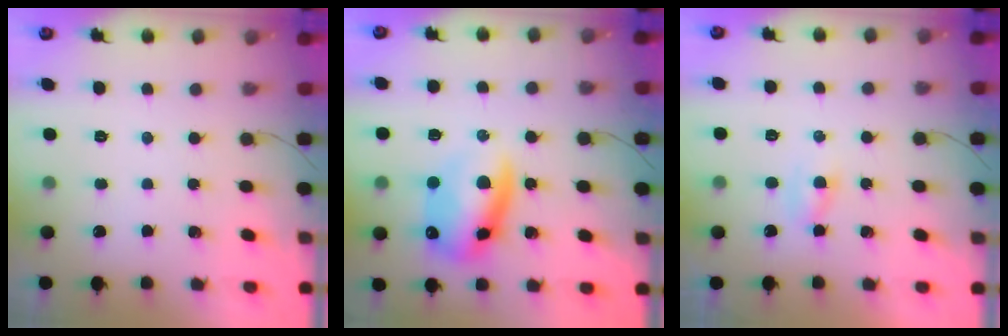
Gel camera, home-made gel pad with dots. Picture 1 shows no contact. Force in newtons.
{"total": 13.0, "press": 12.5, "slide": 3.4}
{"total": 1.6, "press": 1.4, "slide": 0.7}